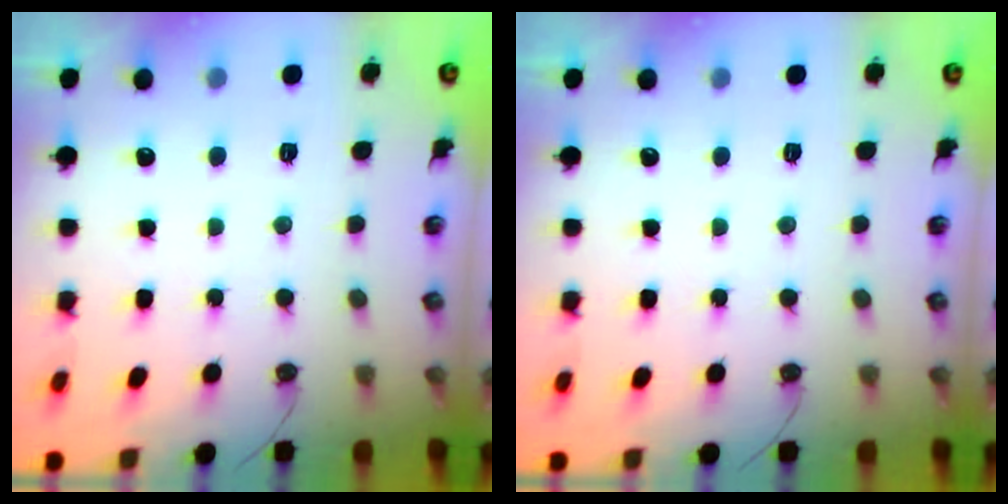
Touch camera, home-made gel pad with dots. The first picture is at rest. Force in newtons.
{"total": 0.0}